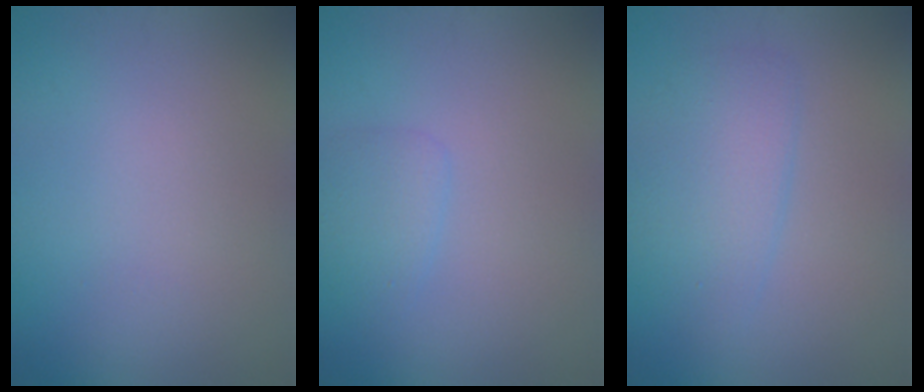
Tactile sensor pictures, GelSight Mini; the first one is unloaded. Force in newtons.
{"total": 1.5, "press": 1.5, "slide": 0.1}
{"total": 3.0, "press": 3.0, "slide": 0.2}